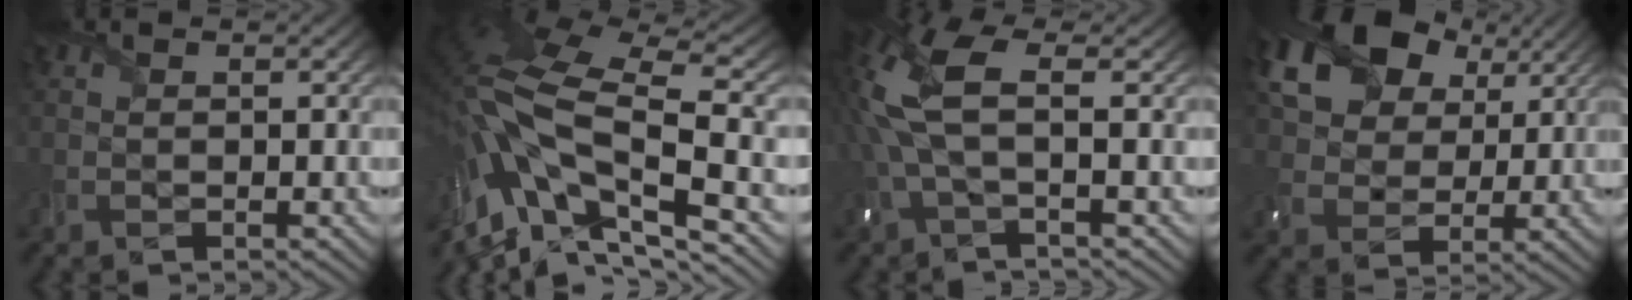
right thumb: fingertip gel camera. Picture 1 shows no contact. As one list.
[{"total": 18.1, "force": [-4.4, 7.4, 15.9], "torque": [-0.333, -0.006, -0.080]}, {"total": 8.6, "force": [1.1, 2.7, 8.1], "torque": [-0.204, 0.009, 0.011]}, {"total": 15.0, "force": [7.5, 9.9, 8.3], "torque": [-0.183, 0.025, 0.133]}]